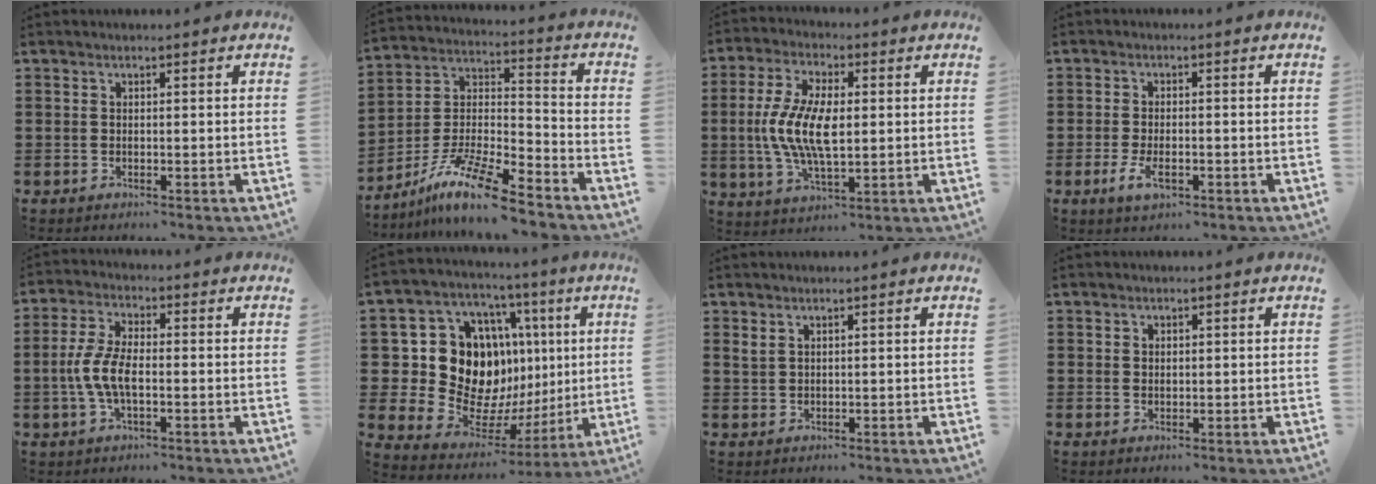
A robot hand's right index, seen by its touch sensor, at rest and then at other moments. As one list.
[{"total": 10.7, "force": [-8.7, 1.3, 6.1], "torque": [-0.126, 0.009, -0.172]}, {"total": 10.2, "force": [0.3, 5.7, 8.5], "torque": [-0.185, 0.011, 0.003]}, {"total": 3.3, "force": [-1.2, 1.6, 2.7], "torque": [-0.061, -0.004, -0.025]}, {"total": 6.0, "force": [-1.2, 2.6, 5.3], "torque": [-0.129, -0.004, -0.031]}, {"total": 15.3, "force": [2.8, 12.6, 8.1], "torque": [-0.164, -0.039, 0.064]}, {"total": 1.4, "force": [1.2, 0.6, 0.6], "torque": [-0.015, -0.001, 0.023]}, {"total": 1.1, "force": [0.7, 0.8, 0.3], "torque": [-0.006, 0.003, 0.014]}]